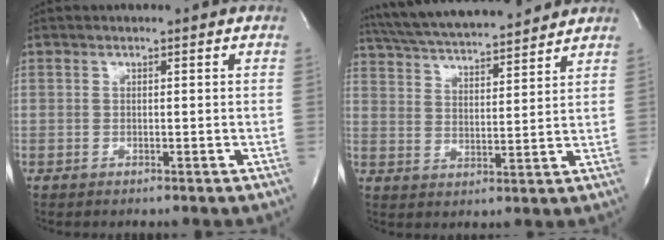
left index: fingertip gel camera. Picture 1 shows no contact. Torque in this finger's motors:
{"motor_torque": [0.23, -0.23, 0.43, 0.21]}